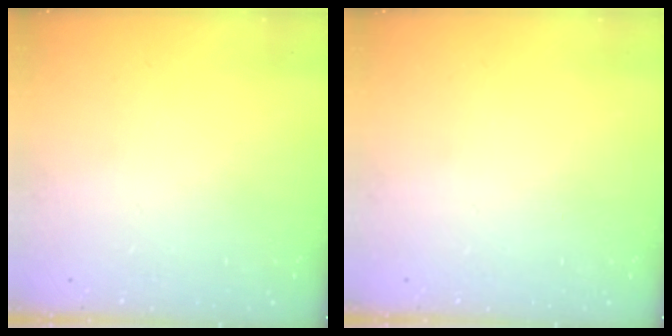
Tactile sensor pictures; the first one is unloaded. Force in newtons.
{"total": 0.0}